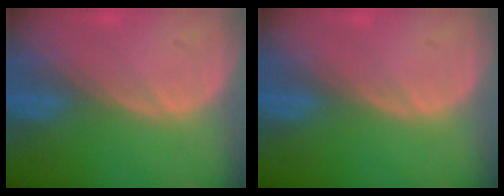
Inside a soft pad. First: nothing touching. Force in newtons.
{"total": 0.0}